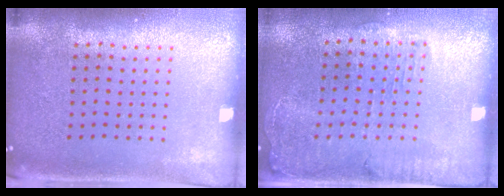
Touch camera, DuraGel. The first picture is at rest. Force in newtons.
{"total": 1.4, "press": 1.4, "slide": 0.4}